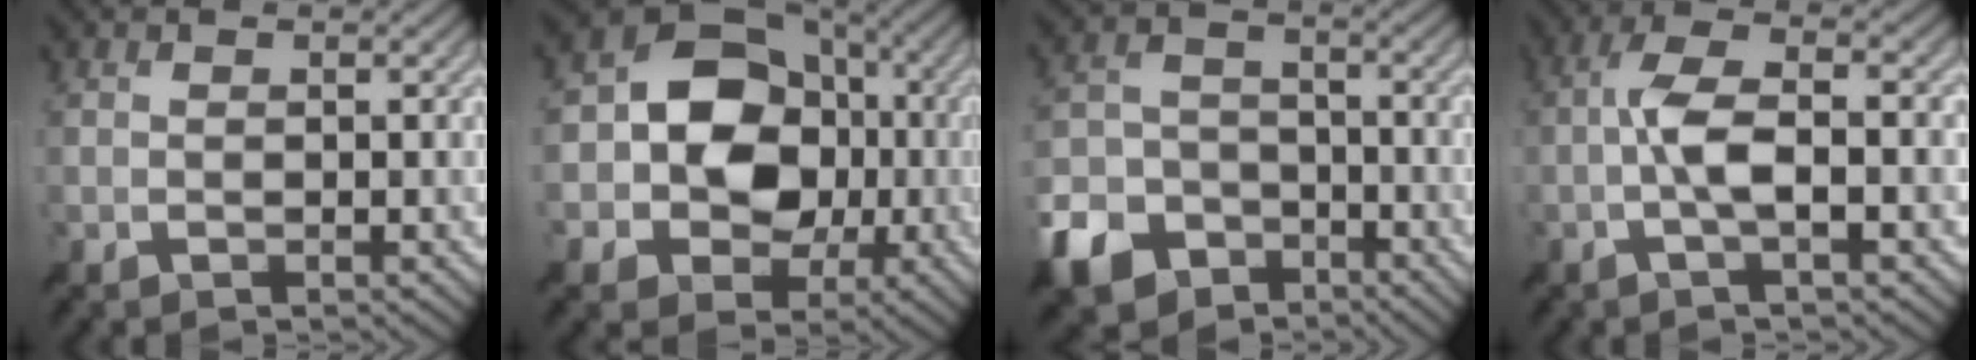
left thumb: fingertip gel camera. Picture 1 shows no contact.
{"total": 11.9, "force": [-0.6, 9.7, 6.8], "torque": [-0.115, -0.003, -0.031]}
{"total": 9.2, "force": [-6.1, 5.8, 3.8], "torque": [-0.089, -0.010, -0.134]}
{"total": 6.8, "force": [-1.2, 1.4, 6.5], "torque": [-0.124, 0.017, -0.035]}